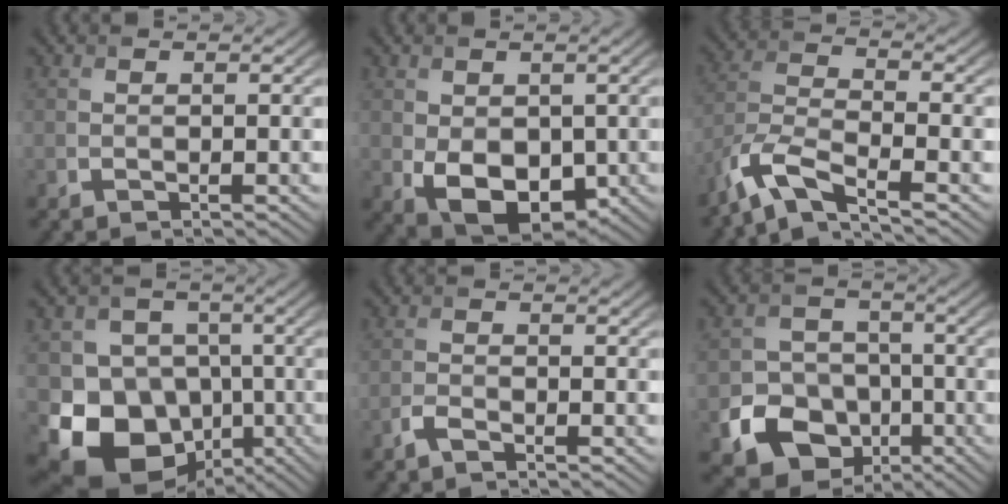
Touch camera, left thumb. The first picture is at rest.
{"total": 7.2, "force": [-1.2, 4.9, 5.2], "torque": [-0.105, -0.024, -0.013]}
{"total": 7.7, "force": [-5.6, 1.8, 5.0], "torque": [-0.111, -0.005, -0.125]}
{"total": 13.0, "force": [-4.1, 11.0, 5.6], "torque": [-0.113, -0.029, -0.091]}
{"total": 1.5, "force": [-1.3, 0.3, 0.8], "torque": [-0.021, 0.000, -0.031]}
{"total": 13.8, "force": [-6.1, 11.5, 4.5], "torque": [-0.094, -0.060, -0.117]}